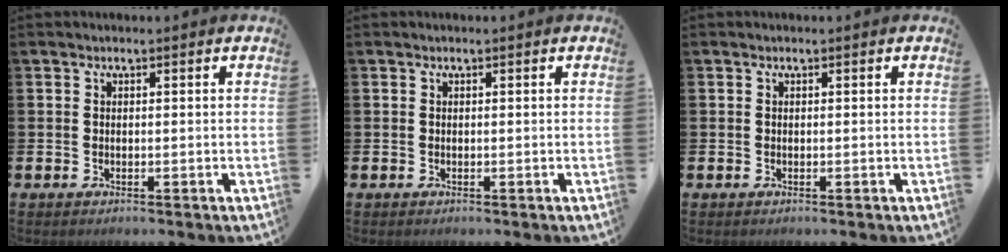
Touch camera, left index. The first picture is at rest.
{"total": 0.0}
{"total": 0.0}